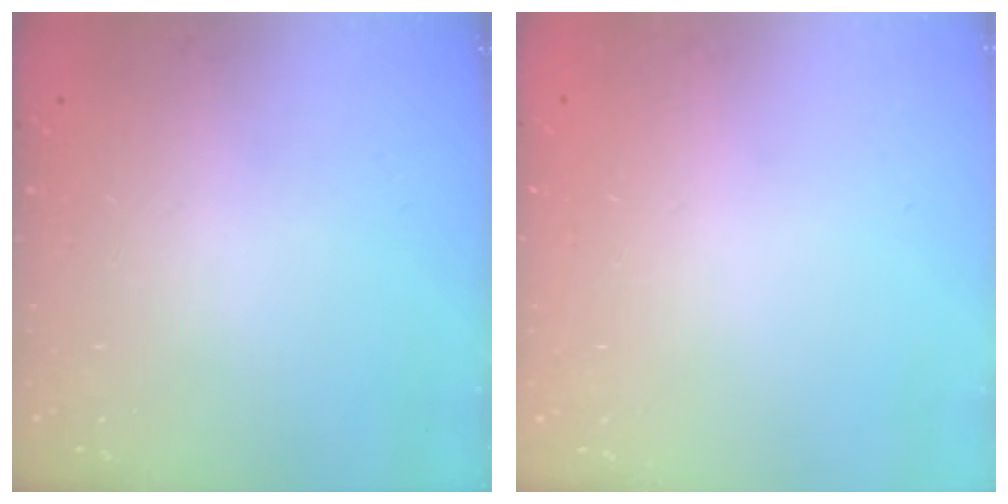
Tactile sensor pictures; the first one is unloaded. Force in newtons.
{"total": 0.0}